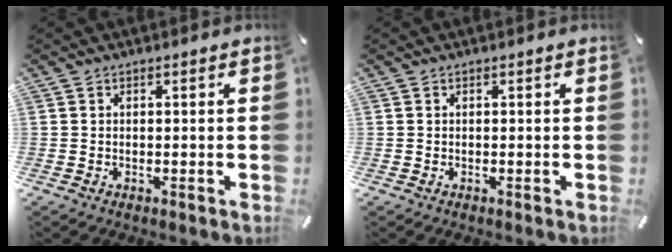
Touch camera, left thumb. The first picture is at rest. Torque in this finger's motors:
{"motor_torque": [-0.04, -0.04, 0.05, 0.02, 0.00]}